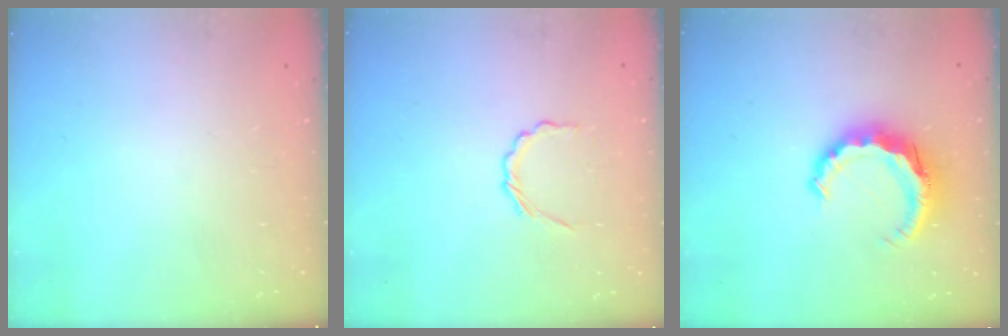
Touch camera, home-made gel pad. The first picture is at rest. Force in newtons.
{"total": 2.6, "press": 2.4, "slide": 1.0}
{"total": 8.5, "press": 8.4, "slide": 1.0}